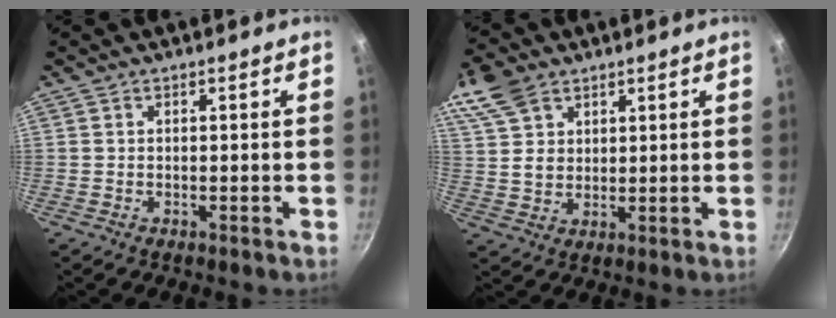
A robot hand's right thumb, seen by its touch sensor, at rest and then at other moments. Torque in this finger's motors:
{"motor_torque": [-0.06, 0.18, 0.28, -0.15, 0.08]}